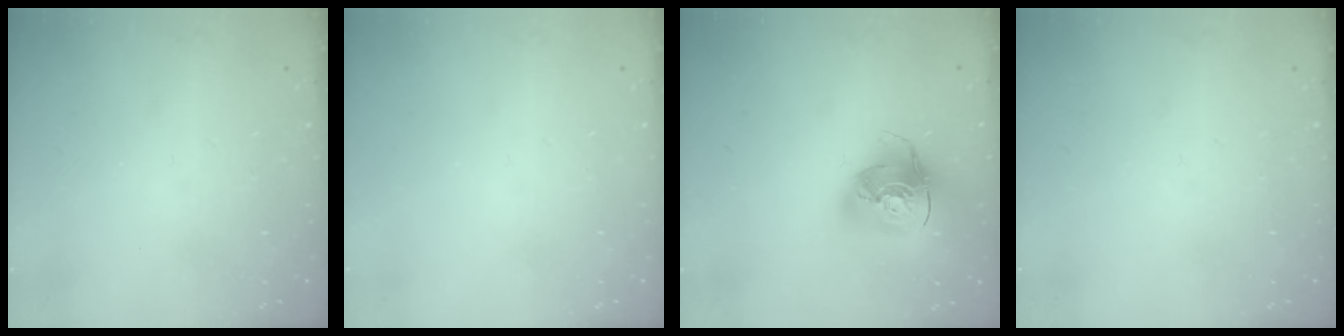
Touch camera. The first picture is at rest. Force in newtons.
{"total": 0.0}
{"total": 15.3, "press": 15.1, "slide": 2.0}
{"total": 0.0}